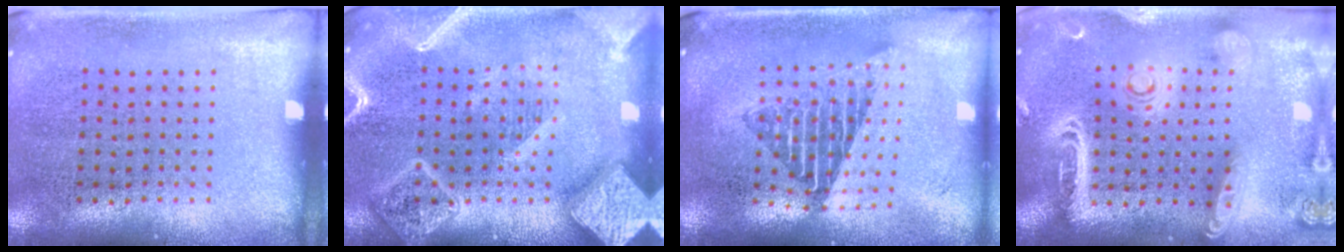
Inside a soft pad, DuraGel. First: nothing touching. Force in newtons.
{"total": 3.9, "press": 3.9, "slide": 0.4}
{"total": 1.8, "press": 1.4, "slide": 1.0}
{"total": 2.8, "press": 2.4, "slide": 1.4}